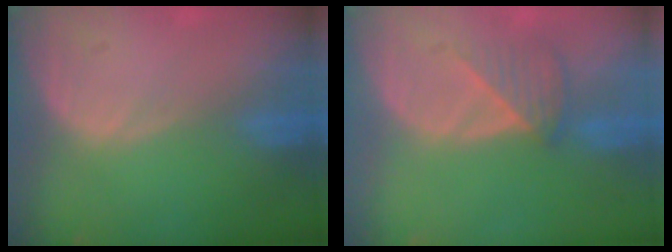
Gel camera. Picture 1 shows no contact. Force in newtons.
{"total": 3.5, "press": 3.5, "slide": 0.4}